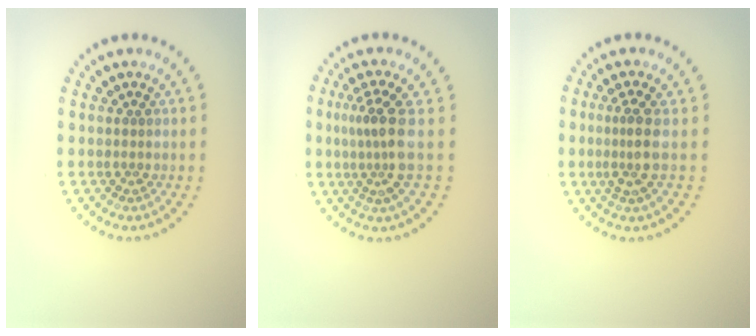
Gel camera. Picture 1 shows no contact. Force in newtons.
{"total": 3.4, "press": 2.4, "slide": 2.5}
{"total": 2.6, "press": 1.9, "slide": 1.7}